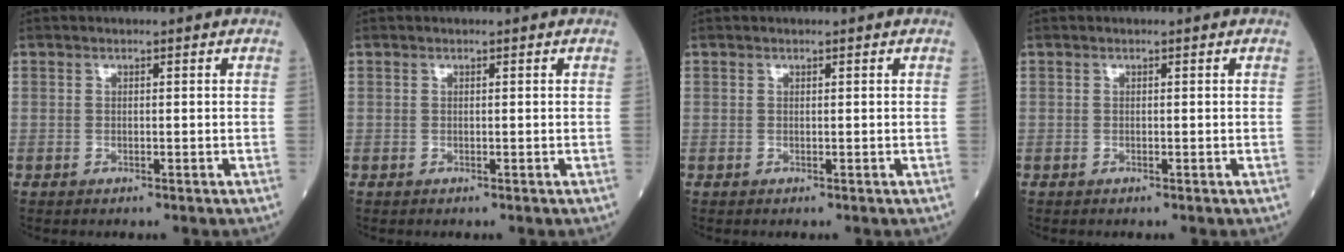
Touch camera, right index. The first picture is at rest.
{"total": 0.0}
{"total": 0.0}
{"total": 0.0}